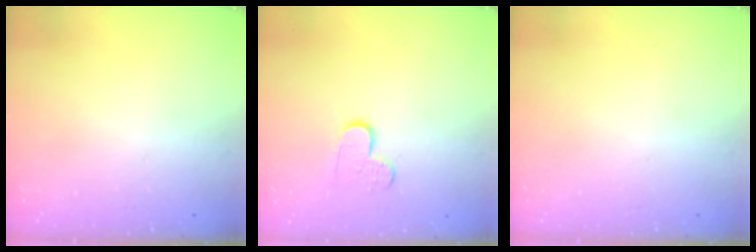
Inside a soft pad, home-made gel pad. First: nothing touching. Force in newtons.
{"total": 7.9, "press": 7.9, "slide": 0.5}
{"total": 0.0}